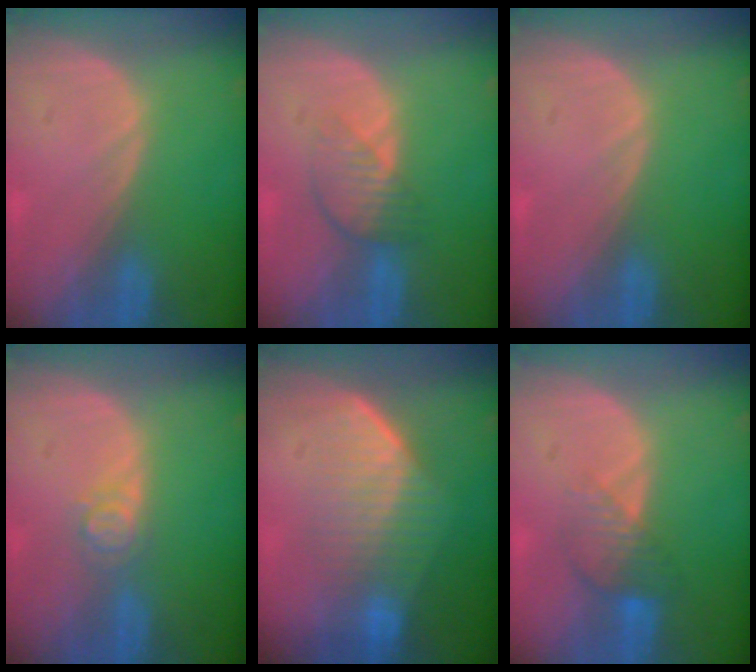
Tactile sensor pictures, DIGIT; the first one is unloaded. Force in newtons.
{"total": 3.9, "press": 3.6, "slide": 1.5}
{"total": 0.0}
{"total": 2.6, "press": 2.6, "slide": 0.3}
{"total": 7.3, "press": 7.0, "slide": 2.0}
{"total": 4.5, "press": 3.8, "slide": 2.3}